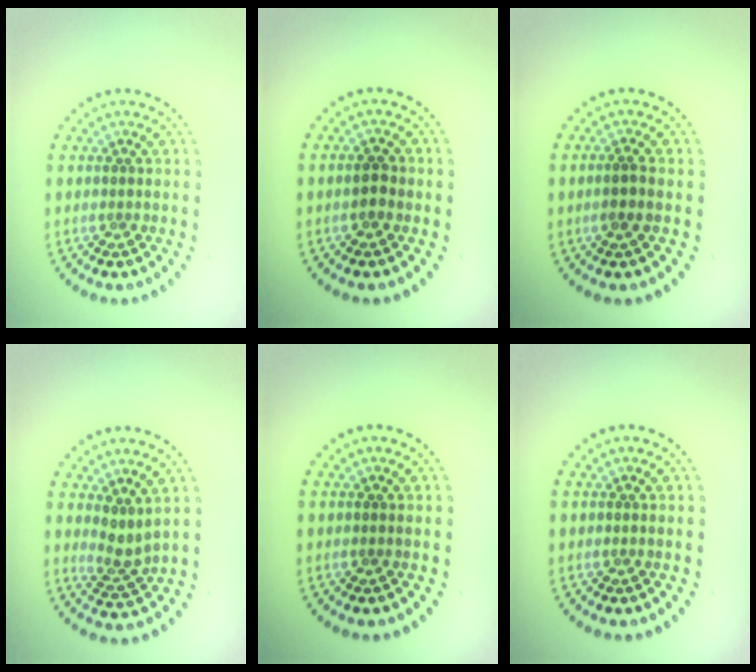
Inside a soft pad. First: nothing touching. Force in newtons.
{"total": 1.6, "press": 1.5, "slide": 0.2}
{"total": 1.2, "press": 1.0, "slide": 0.6}
{"total": 2.2, "press": 1.6, "slide": 1.5}
{"total": 0.0}
{"total": 0.0}